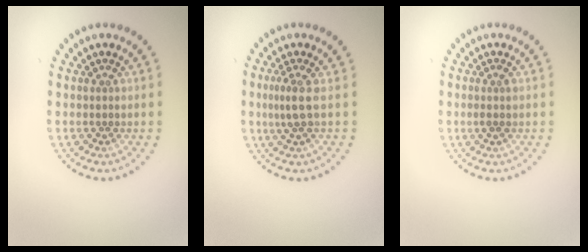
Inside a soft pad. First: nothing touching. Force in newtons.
{"total": 1.9, "press": 1.4, "slide": 1.3}
{"total": 0.9, "press": 0.8, "slide": 0.4}